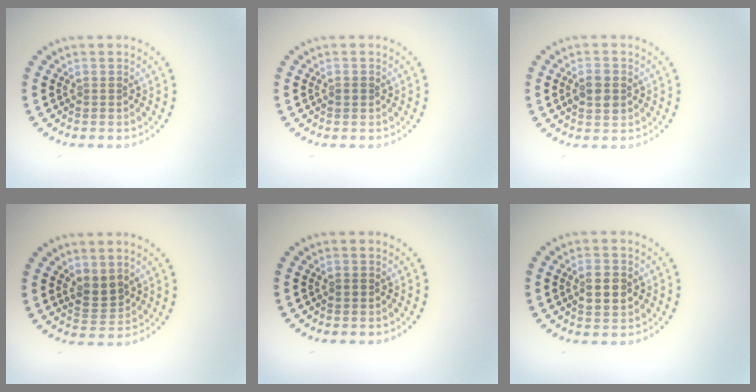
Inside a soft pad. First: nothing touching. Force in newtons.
{"total": 0.9, "press": 0.9, "slide": 0.1}
{"total": 2.5, "press": 2.4, "slide": 0.1}
{"total": 2.5, "press": 2.2, "slide": 1.1}
{"total": 0.7, "press": 0.7, "slide": 0.1}
{"total": 2.7, "press": 2.7, "slide": 0.2}